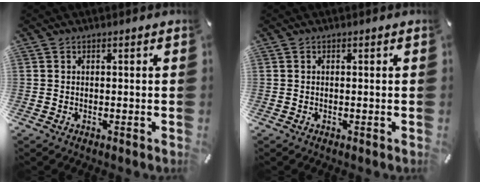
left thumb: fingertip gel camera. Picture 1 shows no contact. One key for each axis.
{"total": 0.0}